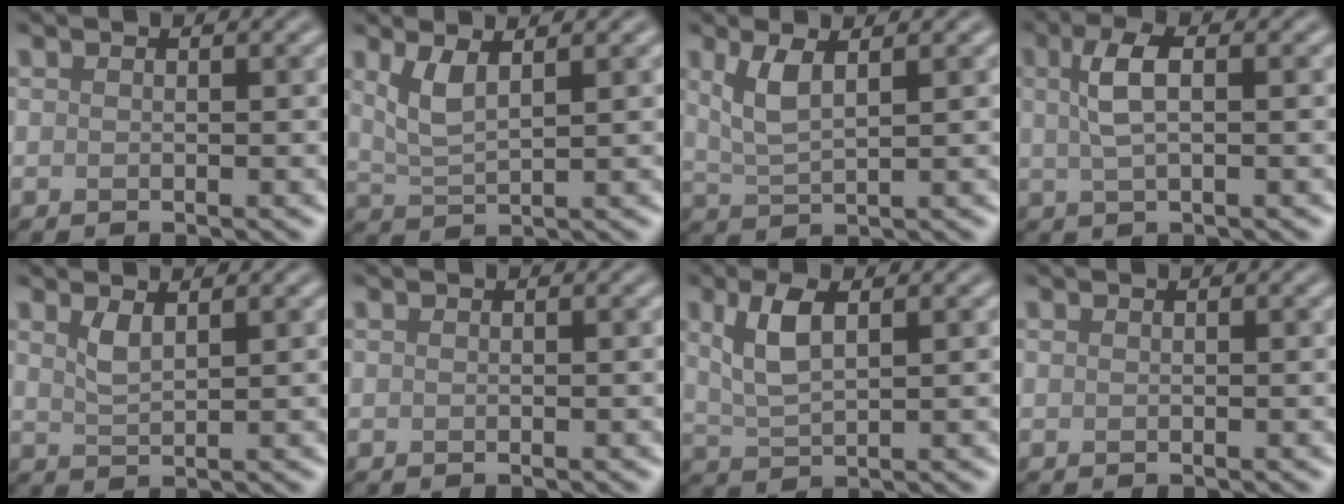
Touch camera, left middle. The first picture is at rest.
{"total": 2.8, "force": [1.4, 0.8, 2.2], "torque": [-0.052, -0.007, 0.034]}
{"total": 3.1, "force": [1.4, 0.9, 2.6], "torque": [-0.058, -0.004, 0.032]}
{"total": 3.4, "force": [0.9, 1.2, 3.0], "torque": [-0.062, 0.008, 0.016]}
{"total": 1.8, "force": [1.1, 0.5, 1.3], "torque": [-0.030, -0.002, 0.025]}
{"total": 0.0}
{"total": 3.8, "force": [1.5, 1.6, 3.2], "torque": [-0.071, 0.004, 0.032]}
{"total": 0.0}